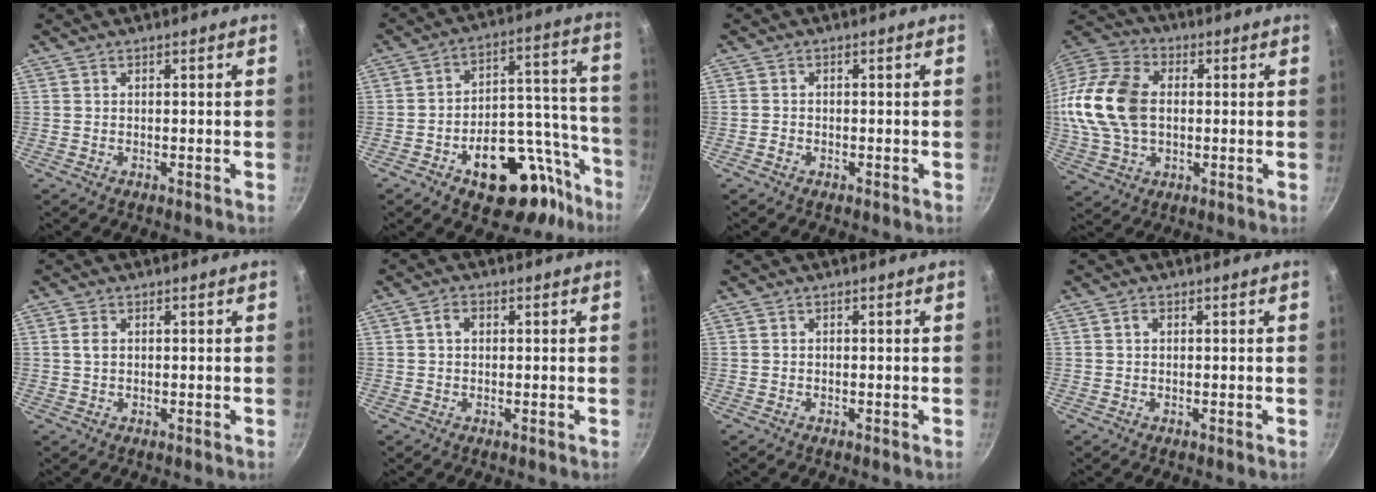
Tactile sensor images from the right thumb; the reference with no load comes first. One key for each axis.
{"total": 24.2, "fx": -12.8, "fy": 13.3, "fz": 15.6, "tx": -0.143, "ty": 0.094, "tz": -0.176}
{"total": 1.0, "fx": -0.7, "fy": 0.7, "fz": 0.3, "tx": -0.011, "ty": 0.005, "tz": -0.015}
{"total": 18.4, "fx": 0.8, "fy": 12.6, "fz": 13.4, "tx": -0.259, "ty": 0.026, "tz": 0.007}
{"total": 1.9, "fx": 0.3, "fy": 1.3, "fz": 1.4, "tx": -0.026, "ty": 0.001, "tz": 0.006}
{"total": 2.4, "fx": 0.4, "fy": 1.8, "fz": 1.6, "tx": -0.022, "ty": 0.005, "tz": 0.006}
{"total": 0.0}
{"total": 1.0, "fx": 0.2, "fy": 0.7, "fz": 0.7, "tx": -0.012, "ty": 0.005, "tz": 0.004}